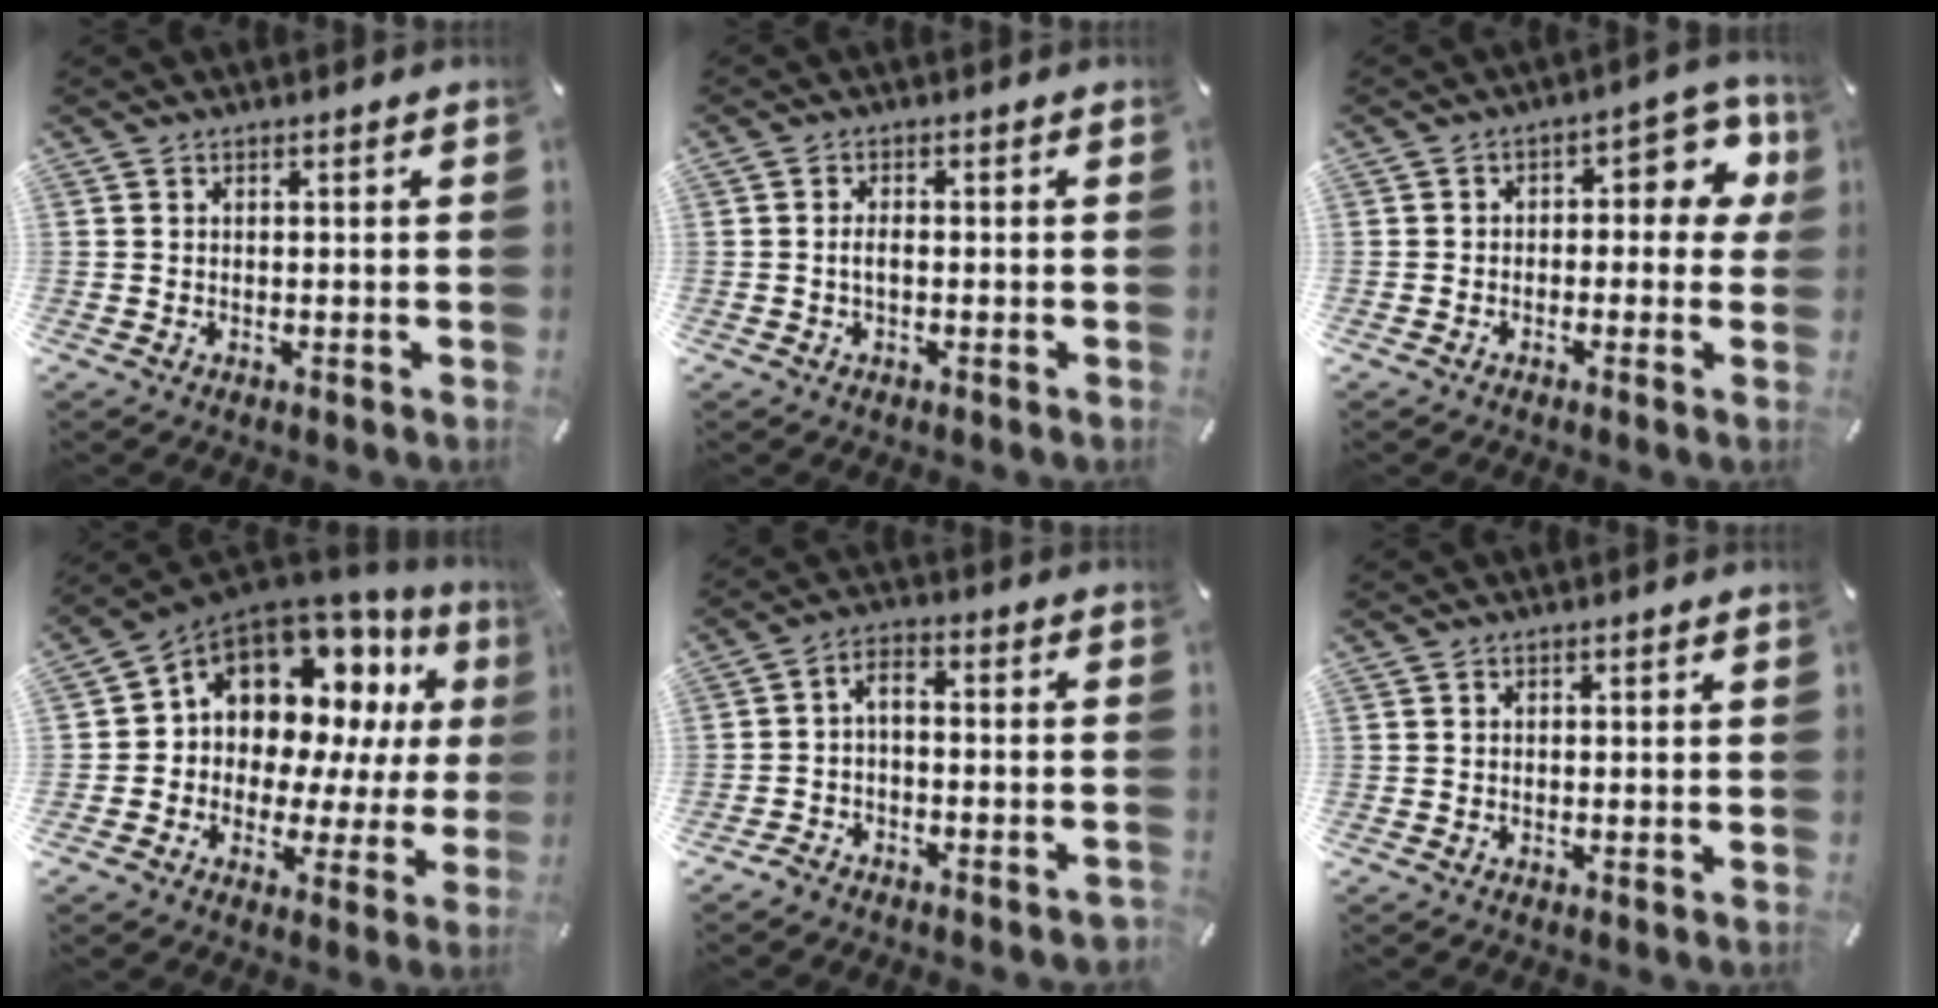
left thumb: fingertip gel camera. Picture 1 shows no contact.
{"total": 2.3, "force": [-0.3, 0.7, 2.1], "torque": [-0.047, -0.001, -0.009]}
{"total": 8.6, "force": [0.8, 4.9, 7.0], "torque": [-0.089, -0.005, 0.009]}
{"total": 12.2, "force": [6.8, 8.9, 4.9], "torque": [-0.094, -0.064, 0.129]}
{"total": 4.5, "force": [-3.1, 2.1, 2.5], "torque": [-0.041, 0.010, -0.060]}
{"total": 0.0}